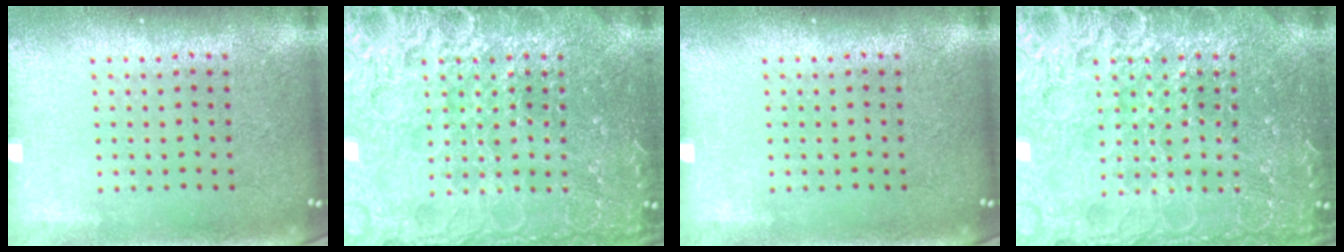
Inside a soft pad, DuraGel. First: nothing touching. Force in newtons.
{"total": 6.9, "press": 6.9, "slide": 0.8}
{"total": 0.0}
{"total": 6.9, "press": 6.9, "slide": 0.8}